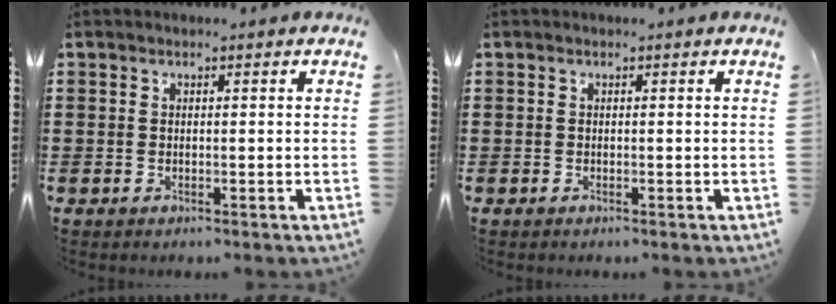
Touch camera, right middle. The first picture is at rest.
{"total": 0.0}